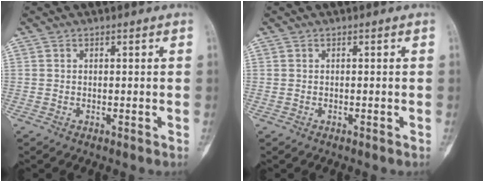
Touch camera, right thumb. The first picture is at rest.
{"total": 0.0}